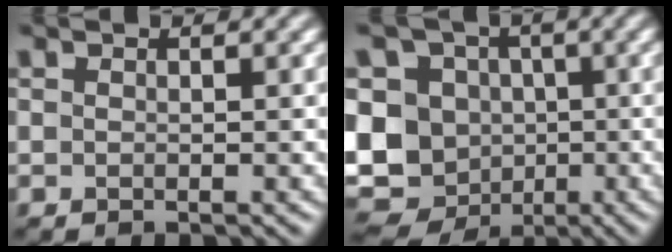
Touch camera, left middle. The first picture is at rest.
{"total": 12.0, "force": [-1.8, 10.5, 5.6], "torque": [-0.096, 0.000, -0.057]}